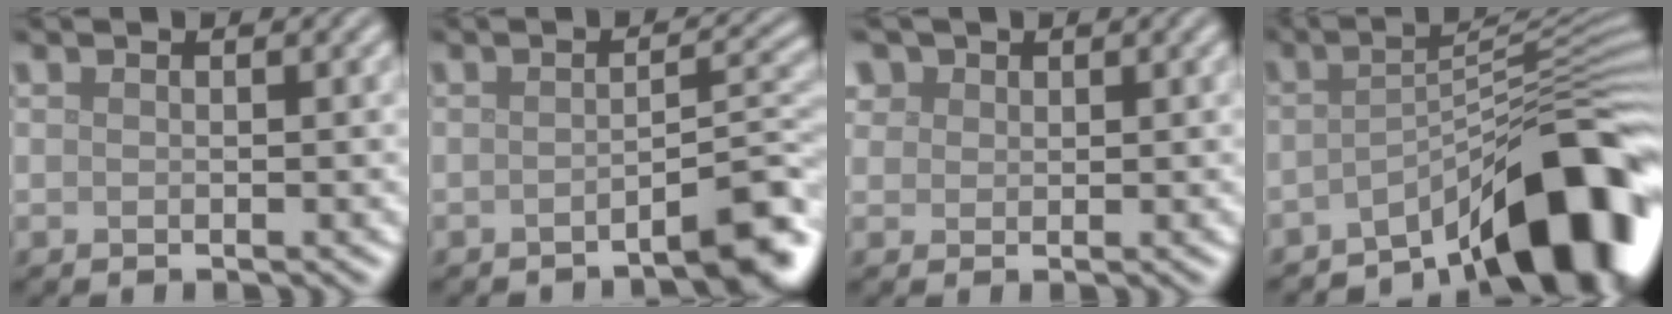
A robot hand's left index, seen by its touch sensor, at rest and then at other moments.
{"total": 4.2, "force": [-2.5, 0.7, 3.3], "torque": [-0.038, 0.015, -0.042]}
{"total": 2.6, "force": [1.5, 1.9, 0.8], "torque": [-0.024, 0.005, 0.025]}
{"total": 11.9, "force": [-6.6, 3.0, 9.4], "torque": [-0.111, 0.014, -0.112]}